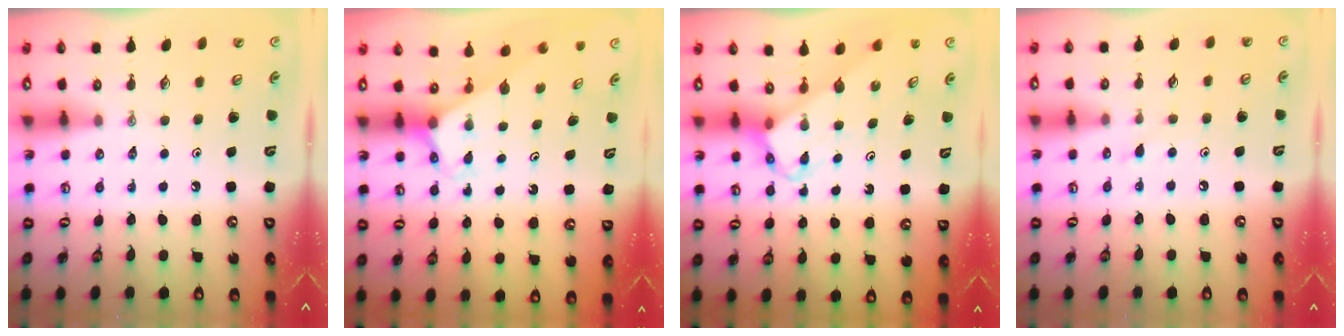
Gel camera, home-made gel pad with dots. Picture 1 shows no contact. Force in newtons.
{"total": 2.5, "press": 2.5, "slide": 0.2}
{"total": 3.6, "press": 3.6, "slide": 0.1}
{"total": 4.4, "press": 4.4, "slide": 0.4}